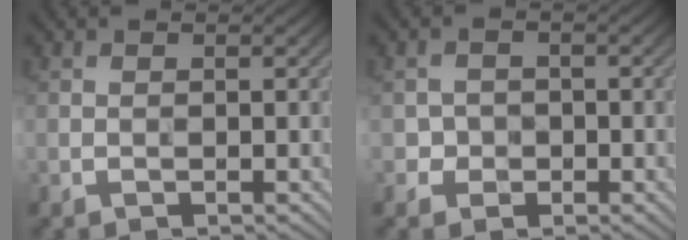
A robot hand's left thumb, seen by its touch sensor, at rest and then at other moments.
{"total": 1.9, "force": [-0.5, 1.8, 0.3], "torque": [0.004, 0.002, -0.014]}